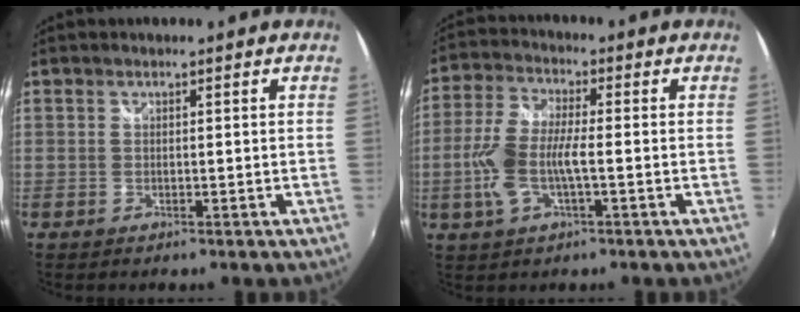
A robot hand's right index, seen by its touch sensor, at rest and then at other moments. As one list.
[{"total": 9.6, "force": [-2.1, 3.3, 8.8], "torque": [-0.195, 0.002, -0.044]}]